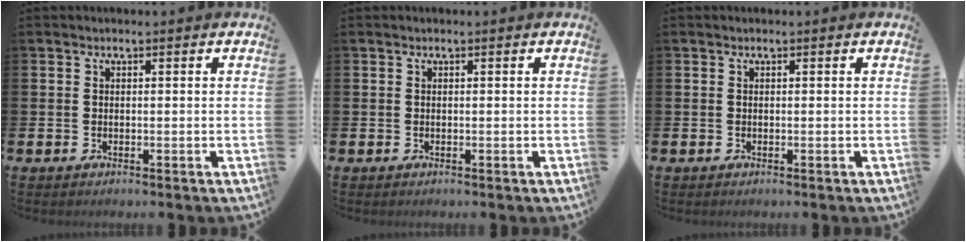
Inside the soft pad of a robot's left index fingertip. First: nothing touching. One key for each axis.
{"total": 0.0}
{"total": 0.0}